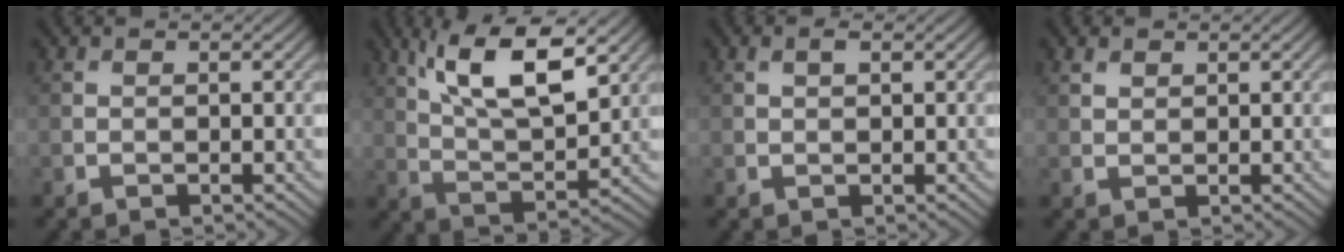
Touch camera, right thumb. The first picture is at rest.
{"total": 12.1, "force": [6.1, 4.2, 9.6], "torque": [-0.191, 0.000, 0.108]}
{"total": 1.3, "force": [0.5, 0.6, 1.0], "torque": [-0.021, 0.002, 0.010]}
{"total": 1.2, "force": [0.9, 0.7, 0.5], "torque": [-0.014, 0.000, 0.020]}